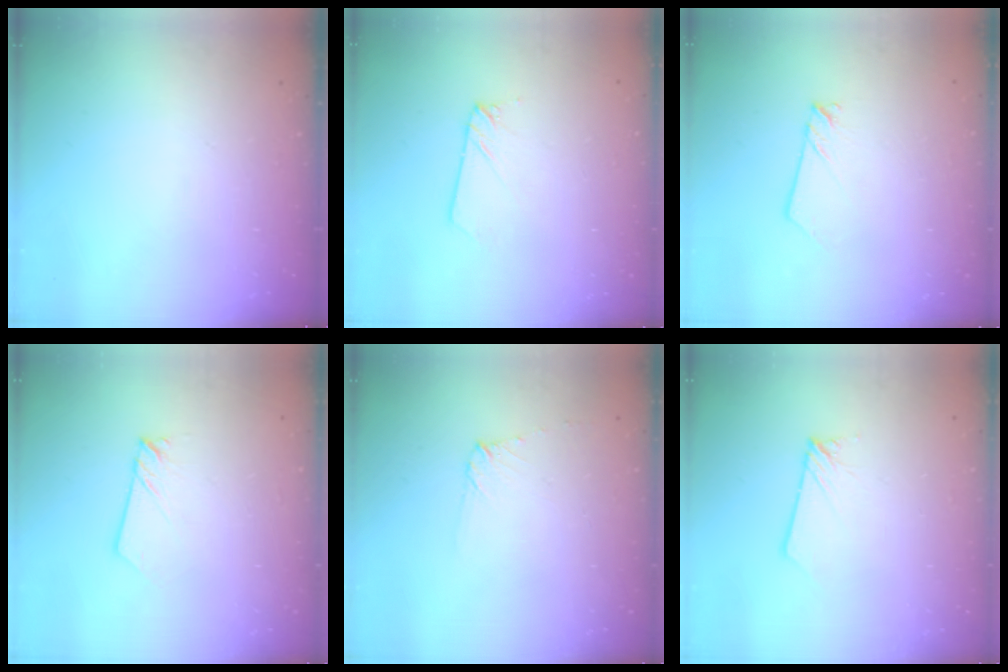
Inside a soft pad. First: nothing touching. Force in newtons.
{"total": 2.3, "press": 2.3, "slide": 0.1}
{"total": 2.5, "press": 2.5, "slide": 0.1}
{"total": 1.9, "press": 1.9, "slide": 0.2}
{"total": 5.1, "press": 5.1, "slide": 0.8}
{"total": 1.8, "press": 1.8, "slide": 0.2}